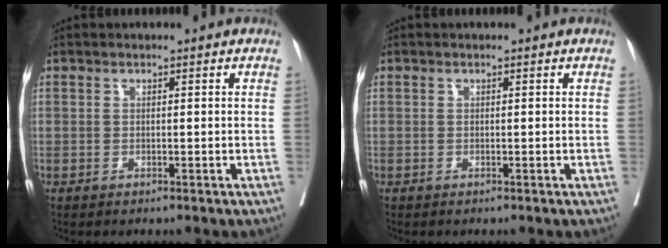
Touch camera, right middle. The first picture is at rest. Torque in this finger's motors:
{"motor_torque": [0.37, -0.56, 0.03, 0.02]}